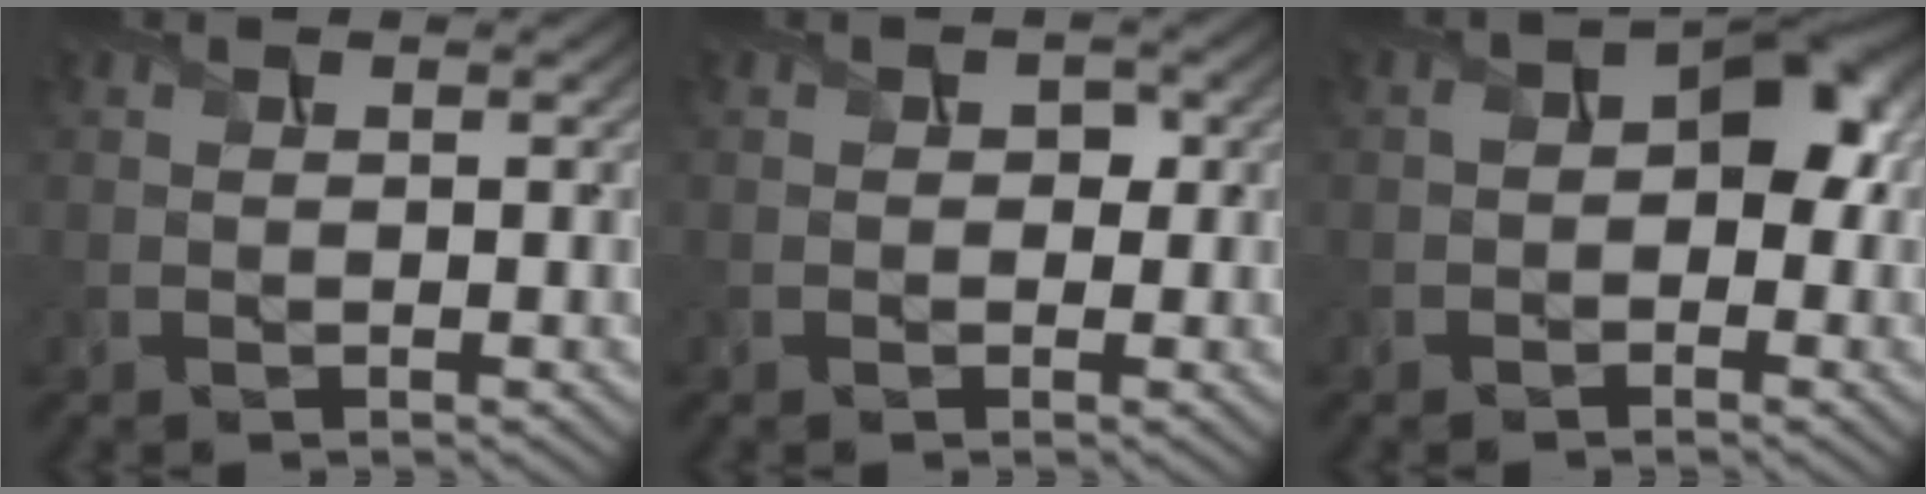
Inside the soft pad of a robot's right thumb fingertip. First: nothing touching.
{"total": 1.3, "force": [0.1, 1.1, 0.5], "torque": [-0.006, -0.004, -0.005]}
{"total": 5.7, "force": [-0.1, 3.6, 4.5], "torque": [-0.061, 0.009, -0.008]}